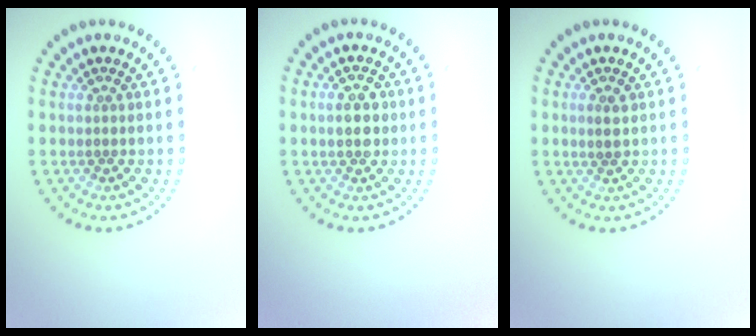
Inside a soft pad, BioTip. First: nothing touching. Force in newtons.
{"total": 2.4, "press": 2.3, "slide": 0.2}
{"total": 1.1, "press": 1.1, "slide": 0.4}